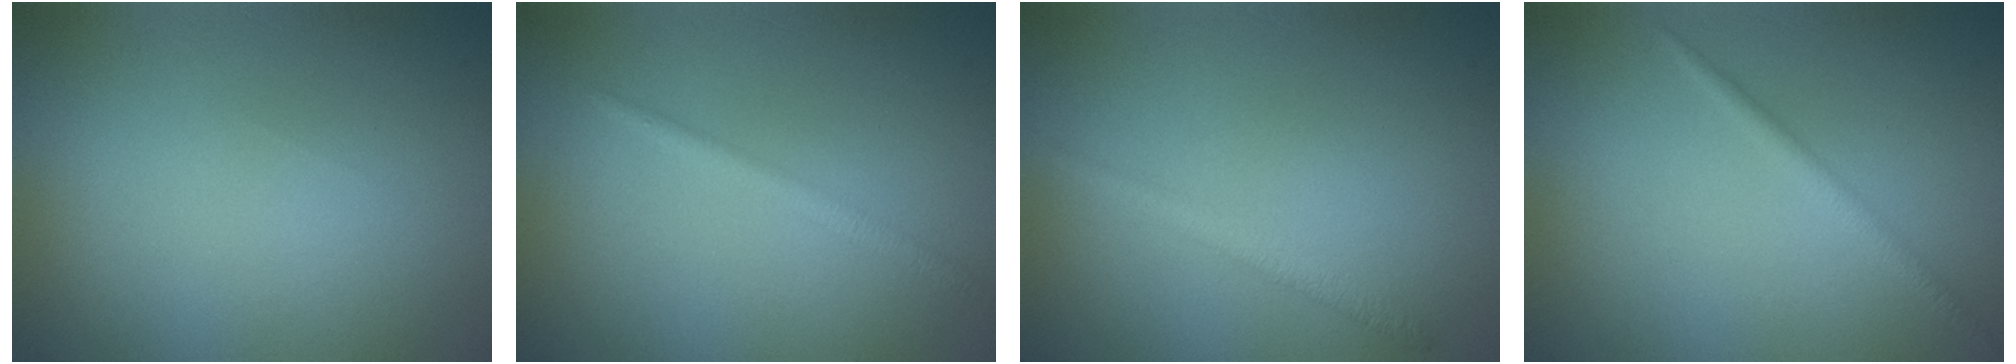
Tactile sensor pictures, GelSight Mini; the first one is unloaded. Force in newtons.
{"total": 1.4, "press": 1.4, "slide": 0.1}
{"total": 1.5, "press": 1.5, "slide": 0.0}
{"total": 1.3, "press": 1.3, "slide": 0.0}